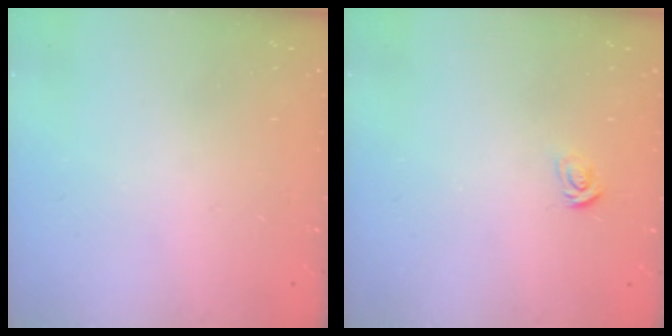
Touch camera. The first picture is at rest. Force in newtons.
{"total": 2.6, "press": 2.6, "slide": 0.2}